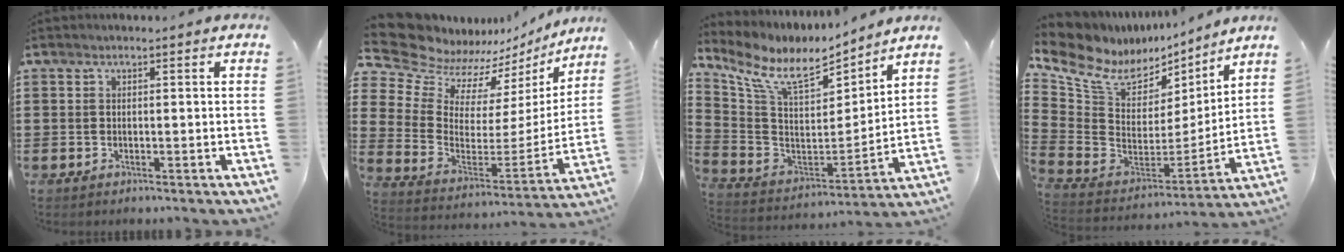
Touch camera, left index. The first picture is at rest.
{"total": 9.6, "force": [8.7, 3.8, 1.3], "torque": [-0.085, -0.072, 0.155]}
{"total": 10.1, "force": [7.7, 3.7, 5.4], "torque": [-0.141, -0.043, 0.134]}
{"total": 8.2, "force": [6.0, 4.6, 3.1], "torque": [-0.103, -0.042, 0.106]}